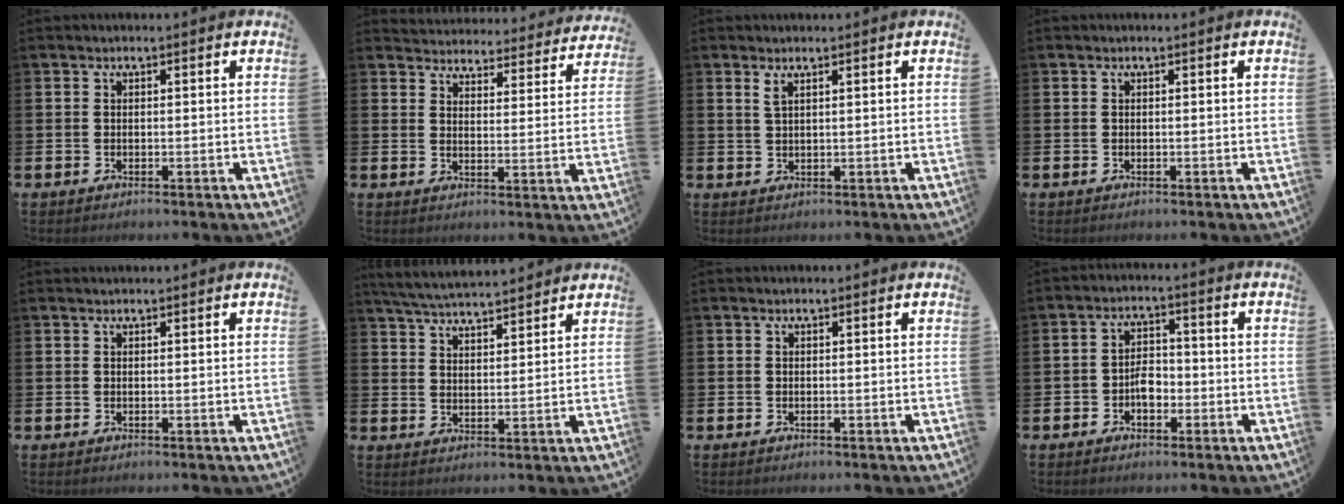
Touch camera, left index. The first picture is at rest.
{"total": 3.9, "force": [3.9, 0.6, 0.2], "torque": [-0.018, -0.036, 0.064]}
{"total": 1.5, "force": [1.2, 0.3, 0.9], "torque": [-0.015, 0.000, 0.020]}
{"total": 0.0}
{"total": 0.0}
{"total": 5.2, "force": [5.2, 0.3, 0.8], "torque": [-0.034, -0.025, 0.093]}
{"total": 0.0}
{"total": 3.4, "force": [-1.2, 2.2, 2.2], "torque": [-0.036, 0.004, -0.027]}